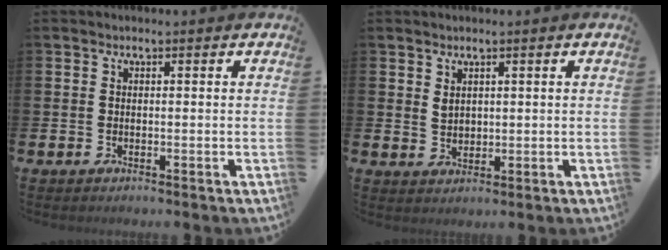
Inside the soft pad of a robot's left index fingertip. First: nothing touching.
{"total": 1.9, "force": [1.4, 1.1, 0.7], "torque": [-0.007, 0.000, 0.025]}